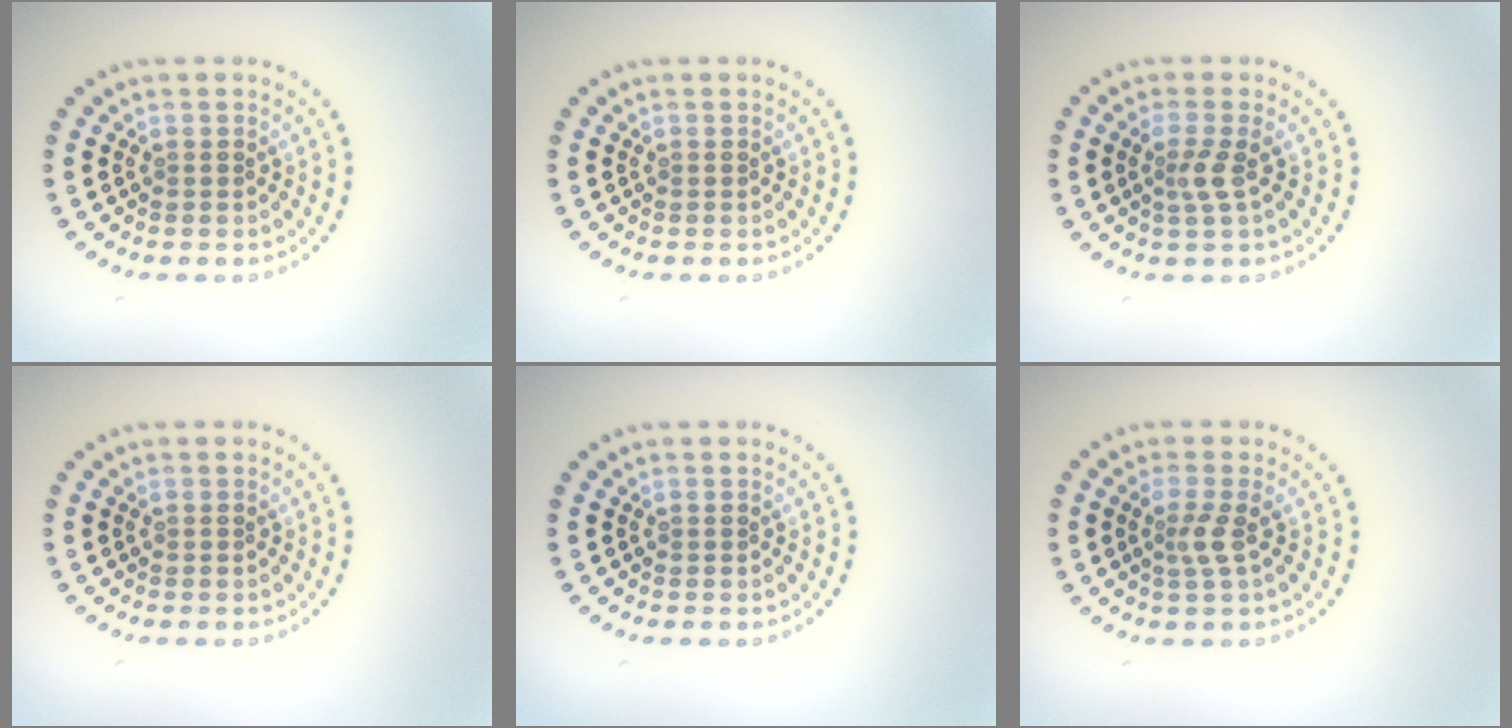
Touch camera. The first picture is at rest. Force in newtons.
{"total": 0.0}
{"total": 1.9, "press": 1.4, "slide": 1.3}
{"total": 0.0}
{"total": 0.0}
{"total": 1.9, "press": 1.4, "slide": 1.3}